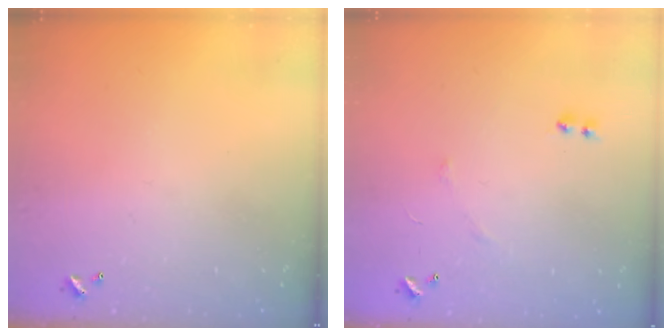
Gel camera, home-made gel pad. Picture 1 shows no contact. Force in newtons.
{"total": 5.7, "press": 5.6, "slide": 0.8}